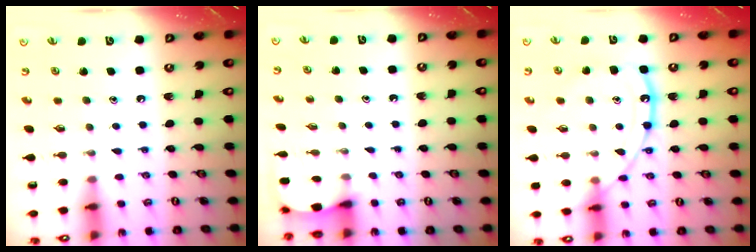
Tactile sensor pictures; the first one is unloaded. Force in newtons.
{"total": 2.6, "press": 2.6, "slide": 0.3}
{"total": 13.9, "press": 13.9, "slide": 1.2}